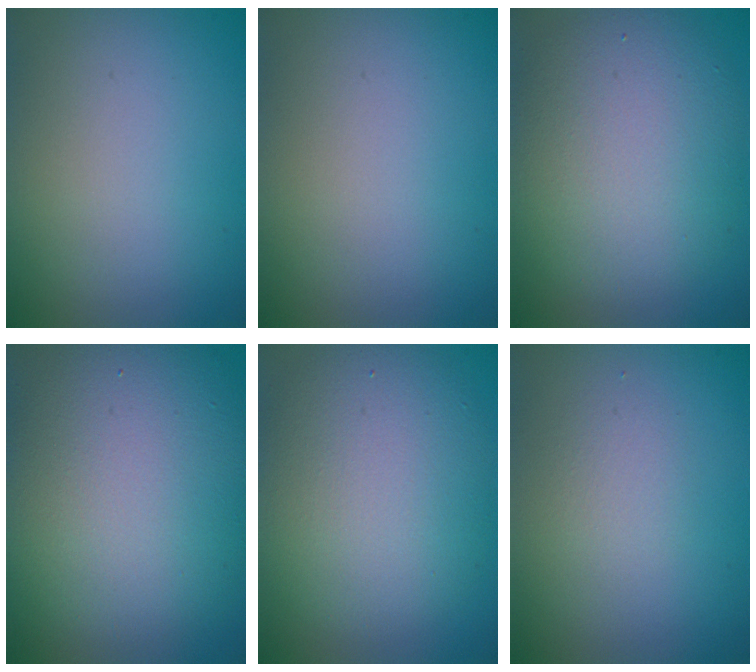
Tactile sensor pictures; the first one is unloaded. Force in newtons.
{"total": 0.0}
{"total": 7.2, "press": 7.2, "slide": 0.5}
{"total": 11.4, "press": 11.4, "slide": 0.8}
{"total": 7.3, "press": 7.3, "slide": 0.6}
{"total": 1.3, "press": 1.3, "slide": 0.0}